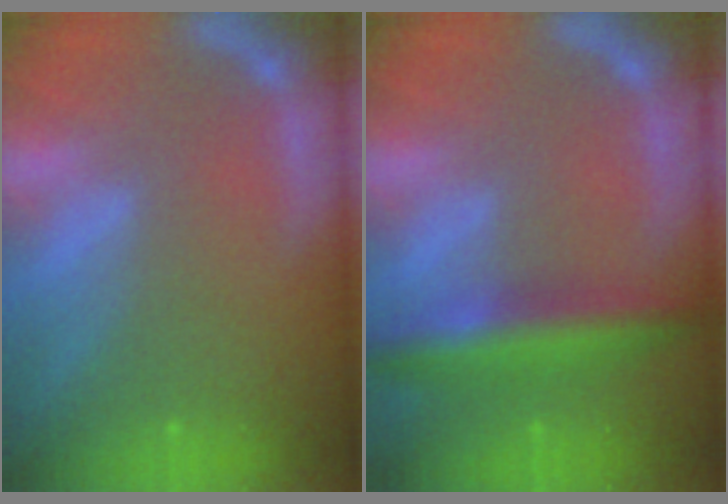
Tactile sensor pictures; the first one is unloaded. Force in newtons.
{"total": 6.0}